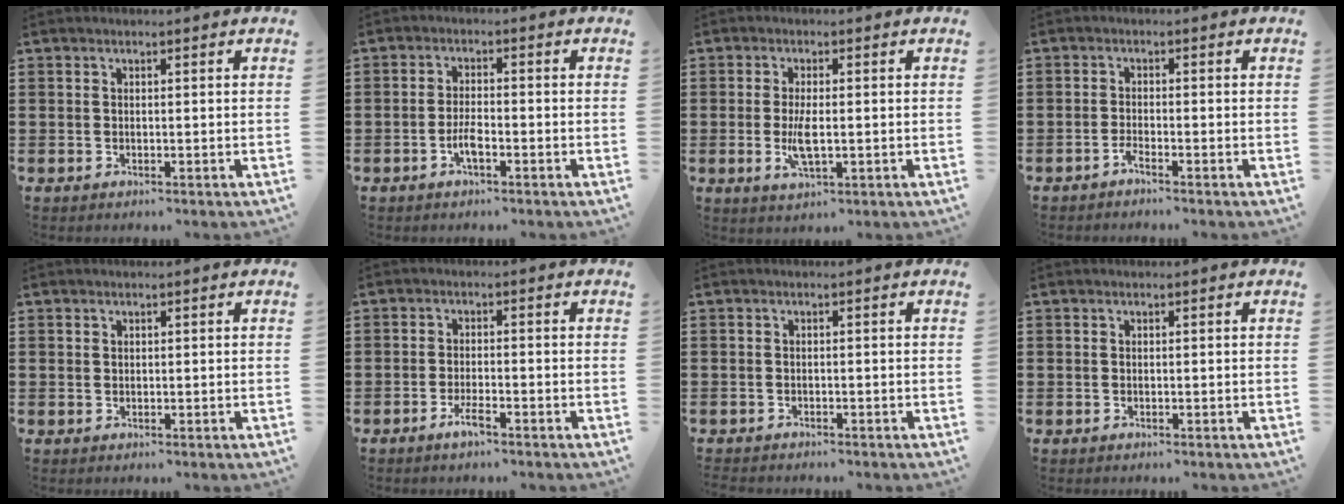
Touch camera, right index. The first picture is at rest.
{"total": 3.3, "force": [-1.5, 0.9, 2.8], "torque": [-0.063, -0.001, -0.032]}
{"total": 4.5, "force": [-0.6, 1.5, 4.2], "torque": [-0.087, -0.004, -0.014]}
{"total": 1.5, "force": [-1.4, -0.1, 0.7], "torque": [-0.015, -0.001, -0.026]}
{"total": 0.6, "force": [0.3, 0.5, 0.1], "torque": [-0.003, 0.002, 0.007]}
{"total": 2.5, "force": [-1.7, 0.4, 1.8], "torque": [-0.038, -0.002, -0.033]}
{"total": 0.8, "force": [-0.7, 0.1, 0.0], "torque": [-0.003, 0.000, -0.016]}
{"total": 0.0}